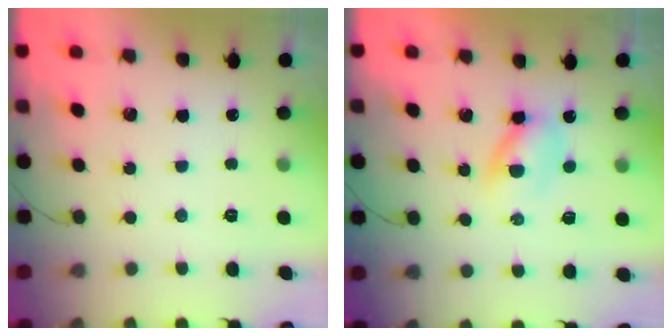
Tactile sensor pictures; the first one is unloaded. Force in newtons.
{"total": 3.1, "press": 3.0, "slide": 0.7}